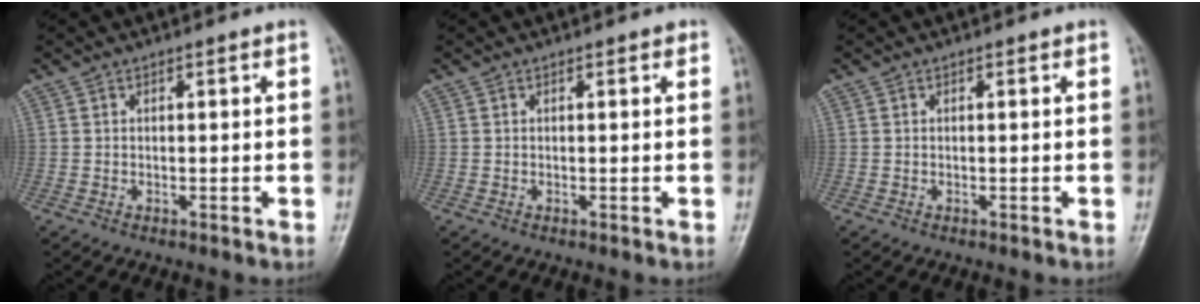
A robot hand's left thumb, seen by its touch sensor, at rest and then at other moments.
{"total": 0.6, "force": [0.3, 0.2, 0.4], "torque": [-0.008, -0.001, 0.001]}
{"total": 0.0}